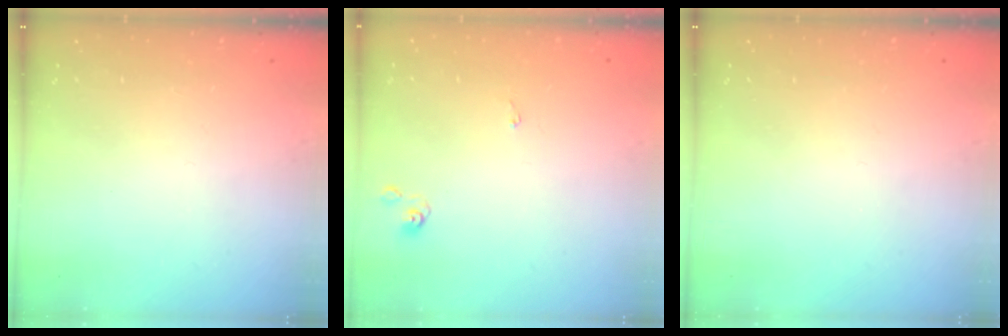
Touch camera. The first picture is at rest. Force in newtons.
{"total": 0.0}
{"total": 0.0}